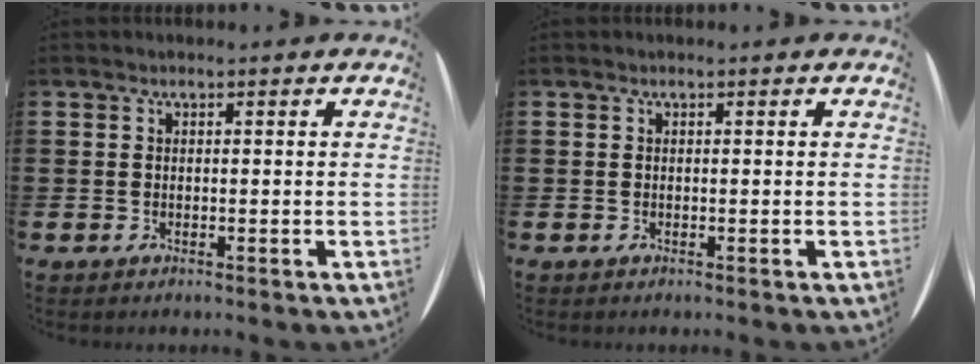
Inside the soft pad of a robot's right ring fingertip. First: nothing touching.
{"total": 0.0}